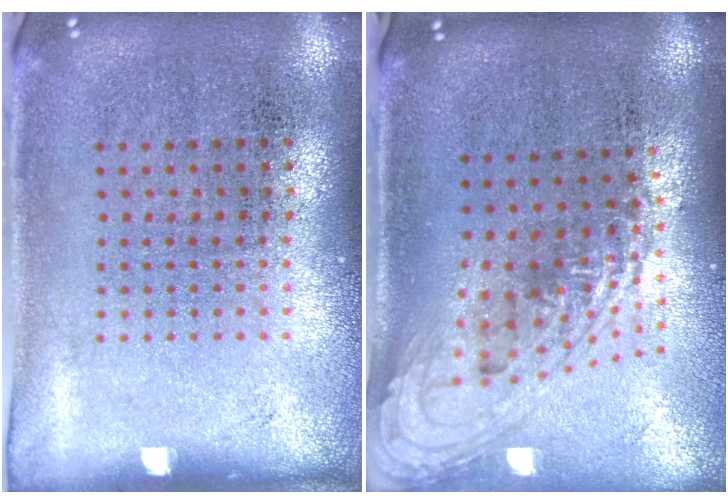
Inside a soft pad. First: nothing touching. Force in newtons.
{"total": 1.9, "press": 1.4, "slide": 1.3}